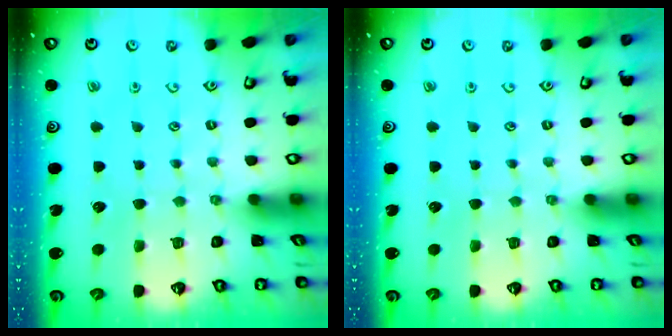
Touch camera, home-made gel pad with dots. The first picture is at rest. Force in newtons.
{"total": 0.0}